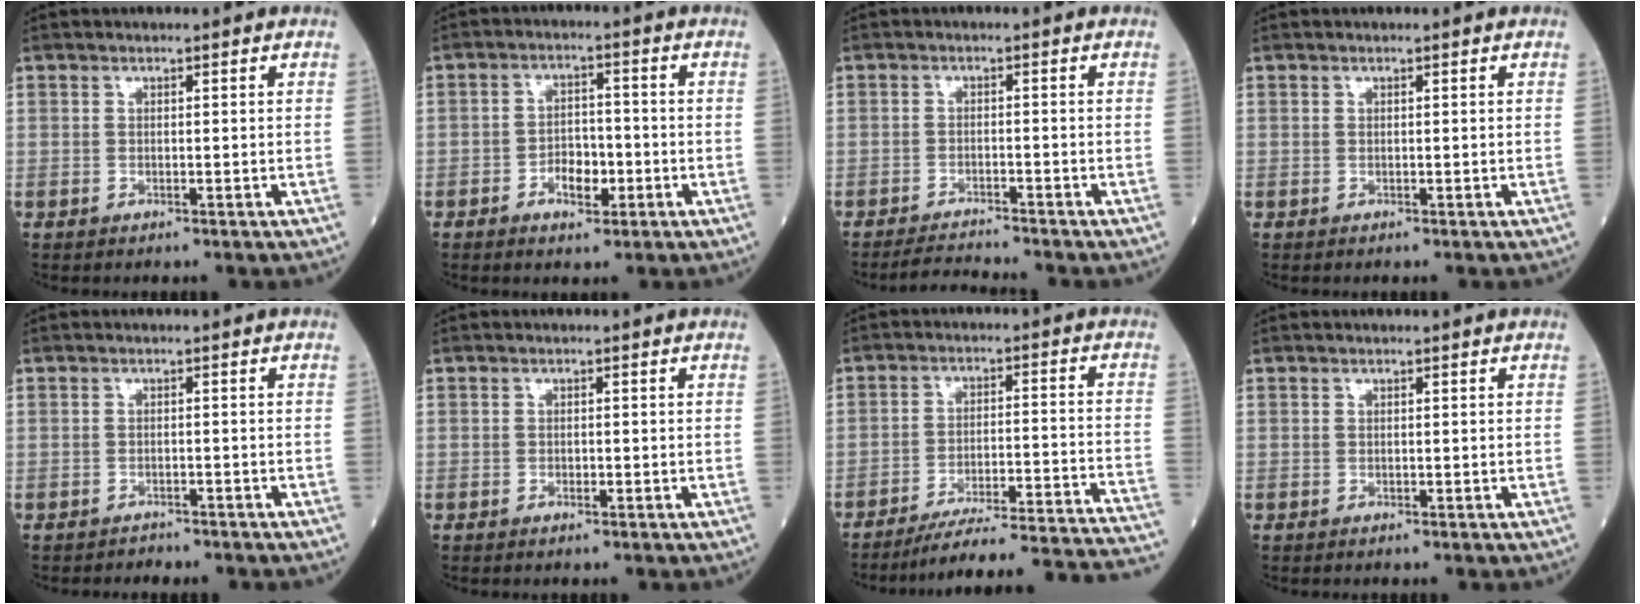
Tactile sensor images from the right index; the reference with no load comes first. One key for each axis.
{"total": 4.8, "fx": -1.9, "fy": 2.6, "fz": 3.6, "tx": -0.058, "ty": 0.006, "tz": -0.030}
{"total": 3.8, "fx": -3.6, "fy": -1.0, "fz": 0.2, "tx": -0.007, "ty": -0.018, "tz": -0.062}
{"total": 0.0}
{"total": 1.6, "fx": -1.5, "fy": 0.5, "fz": -0.2, "tx": 0.001, "ty": -0.001, "tz": -0.022}
{"total": 0.7, "fx": -0.3, "fy": 0.4, "fz": 0.5, "tx": -0.011, "ty": 0.000, "tz": -0.005}
{"total": 25.1, "fx": -23.5, "fy": -1.0, "fz": 8.8, "tx": -0.060, "ty": -0.020, "tz": -0.312}
{"total": 0.0}